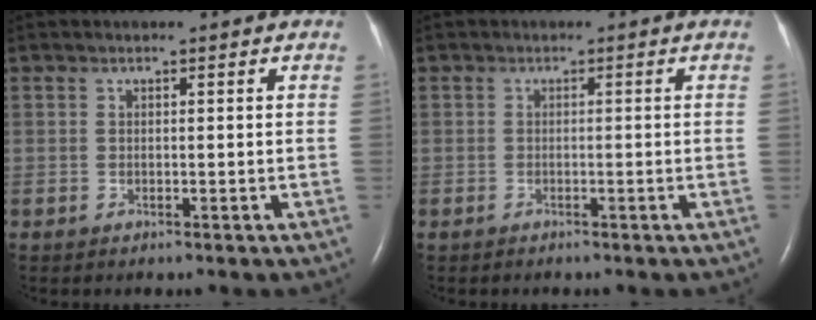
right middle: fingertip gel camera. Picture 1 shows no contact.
{"total": 0.0}